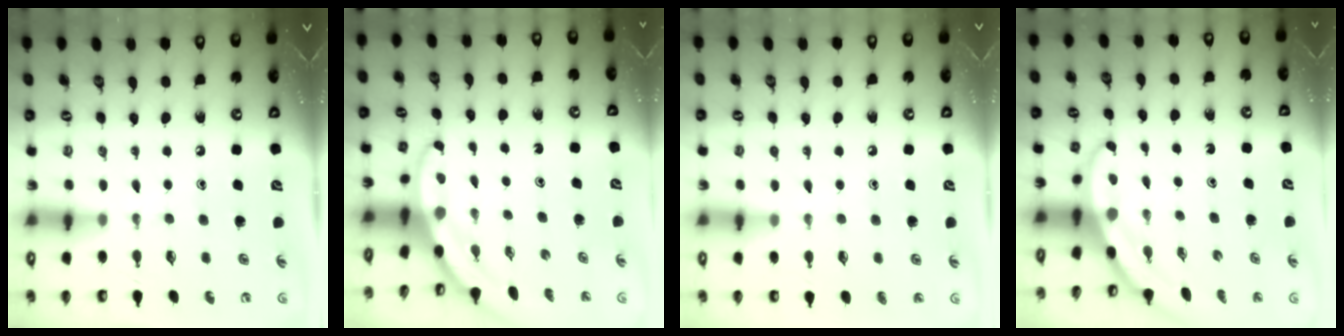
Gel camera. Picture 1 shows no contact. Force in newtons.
{"total": 3.5, "press": 3.5, "slide": 0.2}
{"total": 1.7, "press": 1.7, "slide": 0.2}
{"total": 3.0, "press": 3.0, "slide": 0.2}